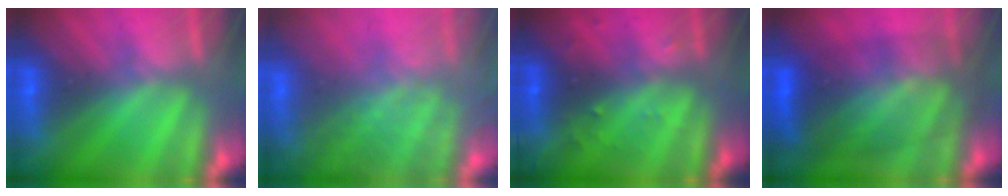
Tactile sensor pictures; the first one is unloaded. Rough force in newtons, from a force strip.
{"total": 9.8}
{"total": 3.2}
{"total": 10.8}